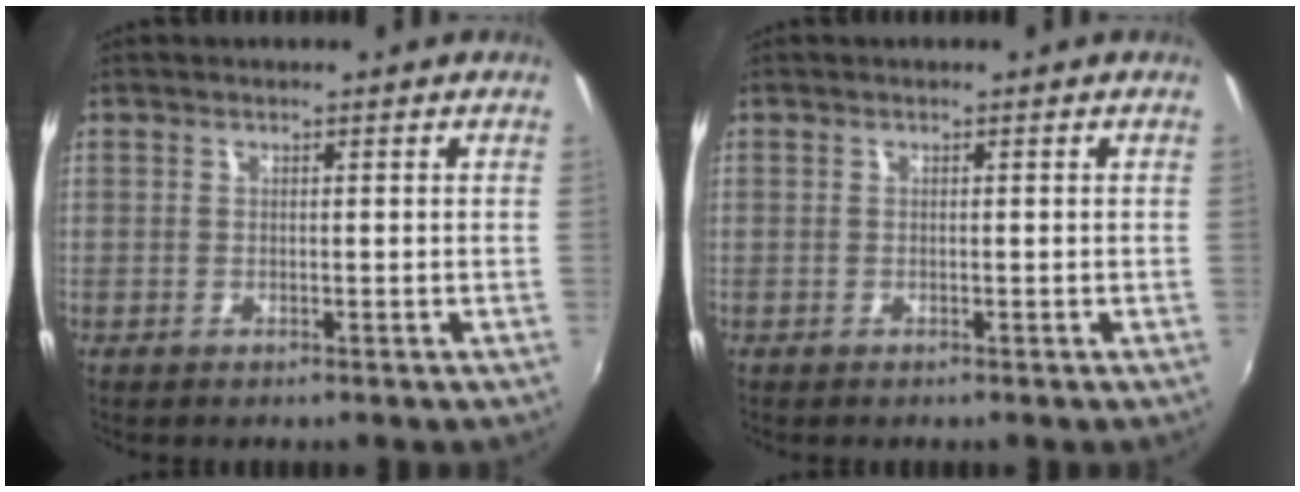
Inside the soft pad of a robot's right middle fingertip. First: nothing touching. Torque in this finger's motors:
{"motor_torque": [-0.49, -0.25, -0.07, -0.01]}